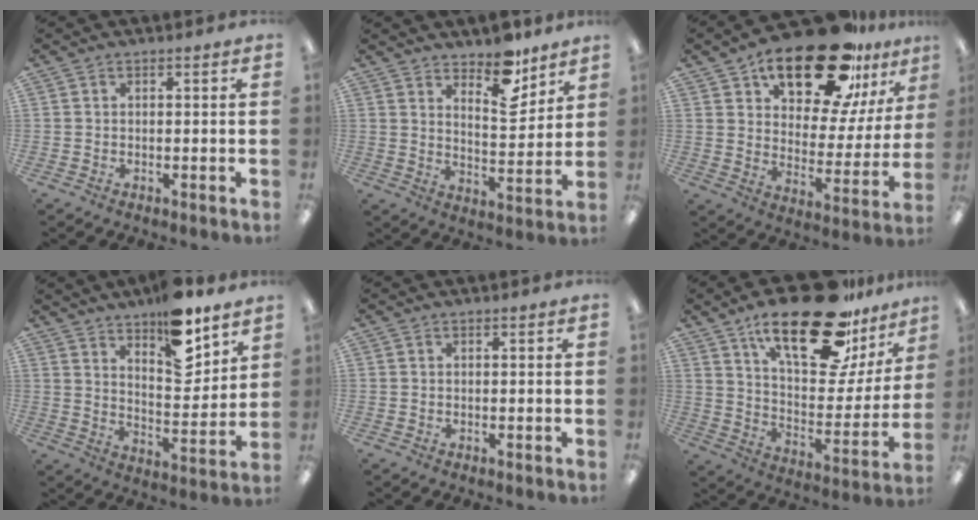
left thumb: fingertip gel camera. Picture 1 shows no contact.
{"total": 10.9, "force": [8.7, 4.4, 5.0], "torque": [-0.053, -0.063, 0.151]}
{"total": 23.4, "force": [16.6, 9.5, 13.5], "torque": [-0.211, -0.097, 0.282]}
{"total": 14.6, "force": [10.9, 5.4, 8.0], "torque": [-0.108, -0.072, 0.186]}
{"total": 0.0}
{"total": 27.7, "force": [18.2, 11.0, 17.7], "torque": [-0.266, -0.105, 0.301]}